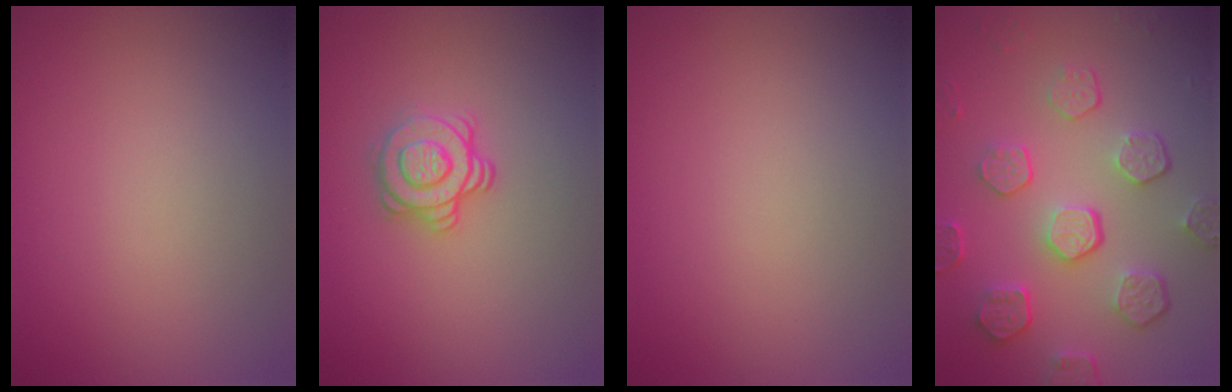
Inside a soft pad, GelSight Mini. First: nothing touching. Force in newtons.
{"total": 2.9, "press": 2.6, "slide": 1.2}
{"total": 0.0}
{"total": 5.6, "press": 4.2, "slide": 3.7}